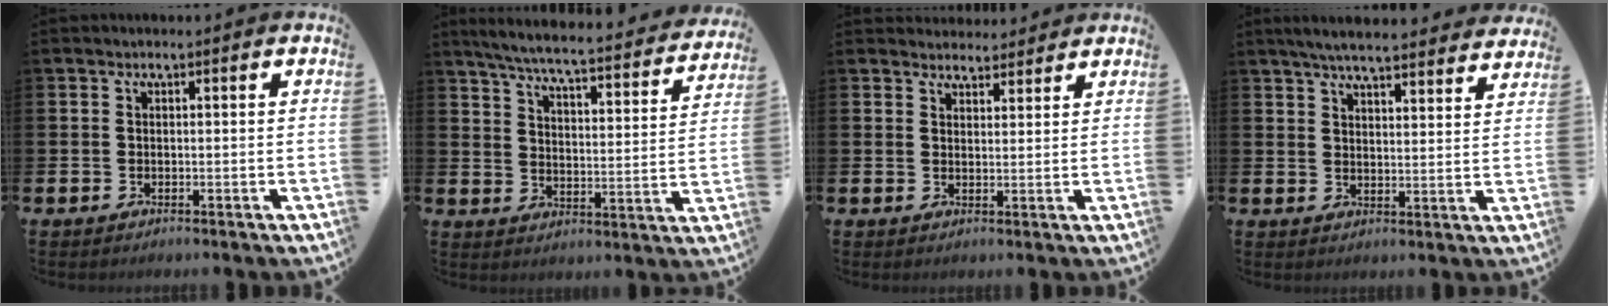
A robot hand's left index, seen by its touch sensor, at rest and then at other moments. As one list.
[{"total": 6.0, "force": [5.4, 0.3, 2.4], "torque": [-0.074, -0.043, 0.087]}, {"total": 3.3, "force": [3.2, 1.0, -0.2], "torque": [0.005, -0.016, 0.057]}, {"total": 5.7, "force": [5.5, 0.3, 1.5], "torque": [-0.035, -0.032, 0.096]}]